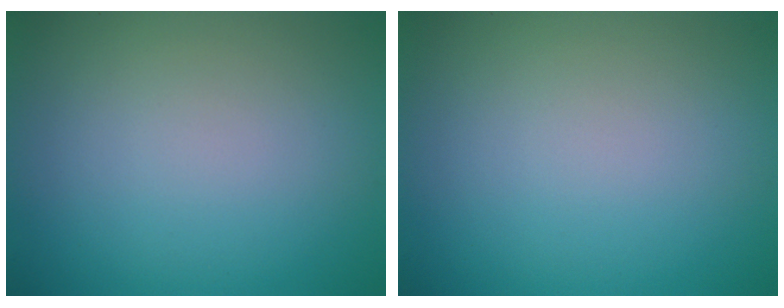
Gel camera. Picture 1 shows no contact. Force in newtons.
{"total": 0.0}